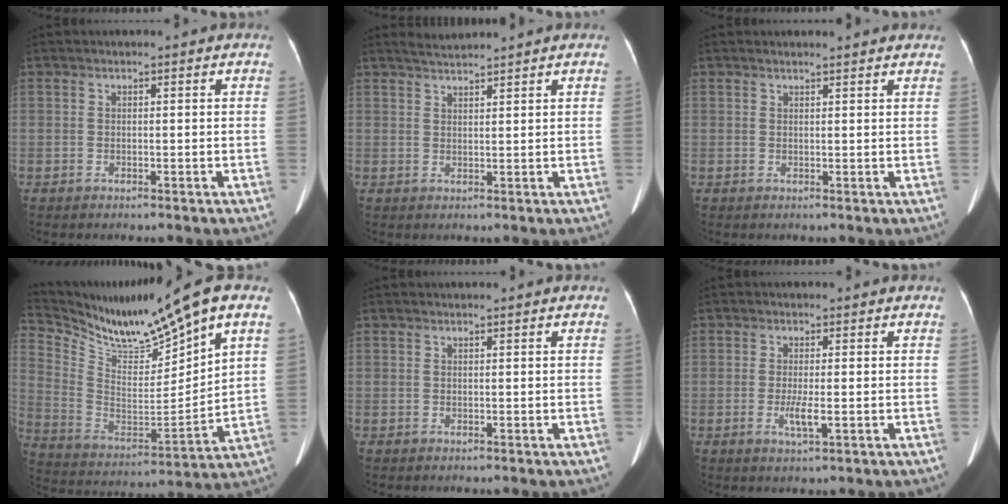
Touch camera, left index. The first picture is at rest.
{"total": 2.9, "force": [2.8, -0.3, 0.5], "torque": [-0.011, 0.015, 0.056]}
{"total": 4.0, "force": [3.8, 0.5, 0.9], "torque": [-0.014, 0.013, 0.041]}
{"total": 17.3, "force": [13.6, 0.8, 10.7], "torque": [-0.200, 0.004, 0.257]}
{"total": 0.9, "force": [0.8, 0.0, 0.2], "torque": [-0.008, 0.017, 0.018]}
{"total": 2.7, "force": [-0.4, 0.4, 2.6], "torque": [-0.052, -0.005, -0.004]}